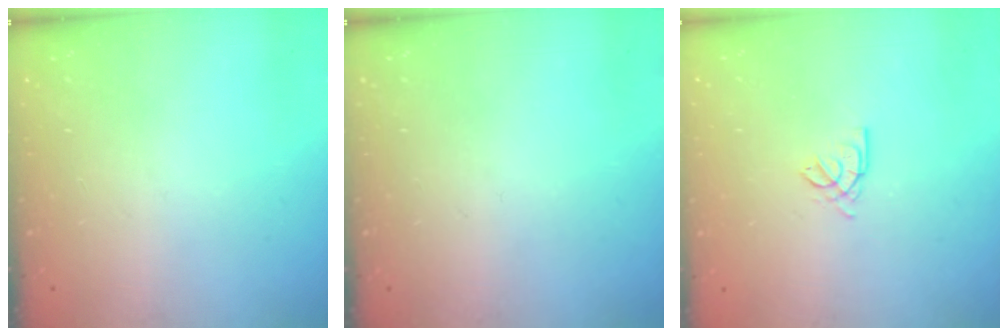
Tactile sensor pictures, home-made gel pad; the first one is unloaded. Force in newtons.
{"total": 0.0}
{"total": 2.2, "press": 2.2, "slide": 0.6}